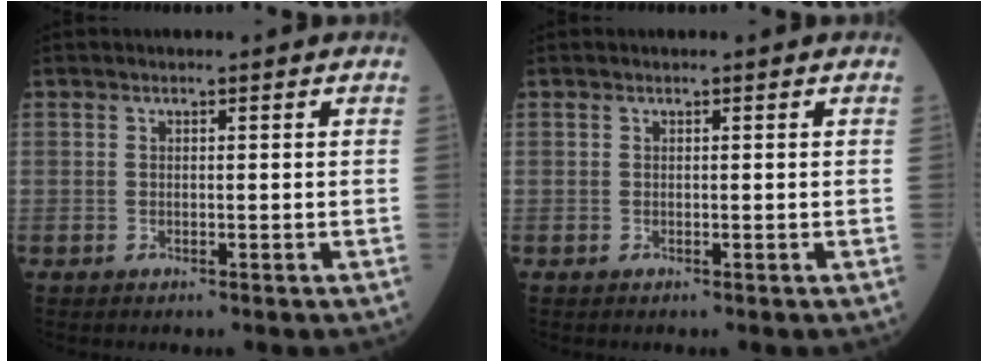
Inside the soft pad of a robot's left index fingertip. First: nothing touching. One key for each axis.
{"total": 0.0}